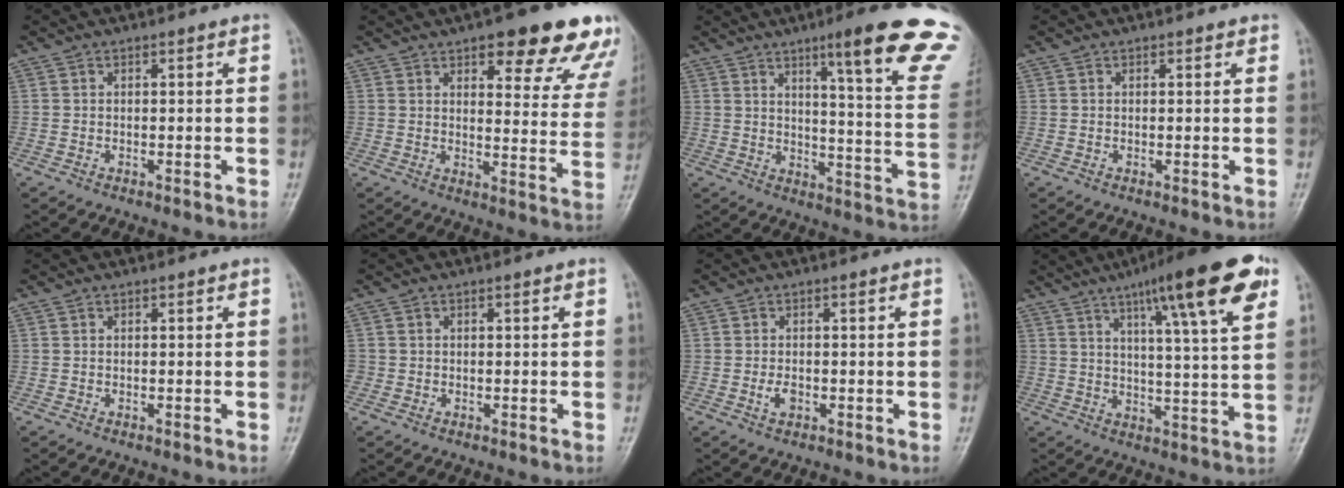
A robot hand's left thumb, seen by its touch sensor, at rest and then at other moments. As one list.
[{"total": 19.5, "force": [13.0, 6.4, 13.0], "torque": [-0.108, -0.050, 0.148]}, {"total": 21.8, "force": [14.0, 2.5, 16.5], "torque": [-0.191, -0.071, 0.175]}, {"total": 0.7, "force": [0.5, 0.3, 0.3], "torque": [-0.005, -0.002, 0.002]}, {"total": 0.0}, {"total": 0.6, "force": [-0.2, 0.6, 0.0], "torque": [0.002, 0.004, -0.007]}, {"total": 2.0, "force": [-0.5, 1.1, 1.5], "torque": [-0.027, 0.000, -0.009]}, {"total": 18.6, "force": [9.8, 3.0, 15.5], "torque": [-0.210, -0.023, 0.139]}]